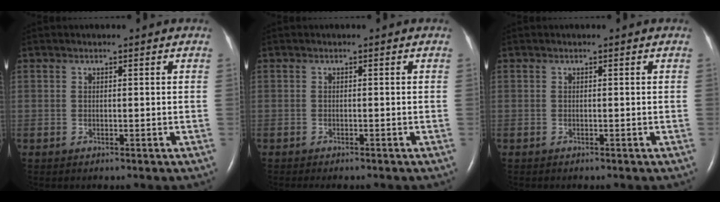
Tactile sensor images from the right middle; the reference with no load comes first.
{"total": 2.9, "force": [-2.5, 0.6, 1.3], "torque": [-0.015, -0.006, -0.029]}
{"total": 0.0}